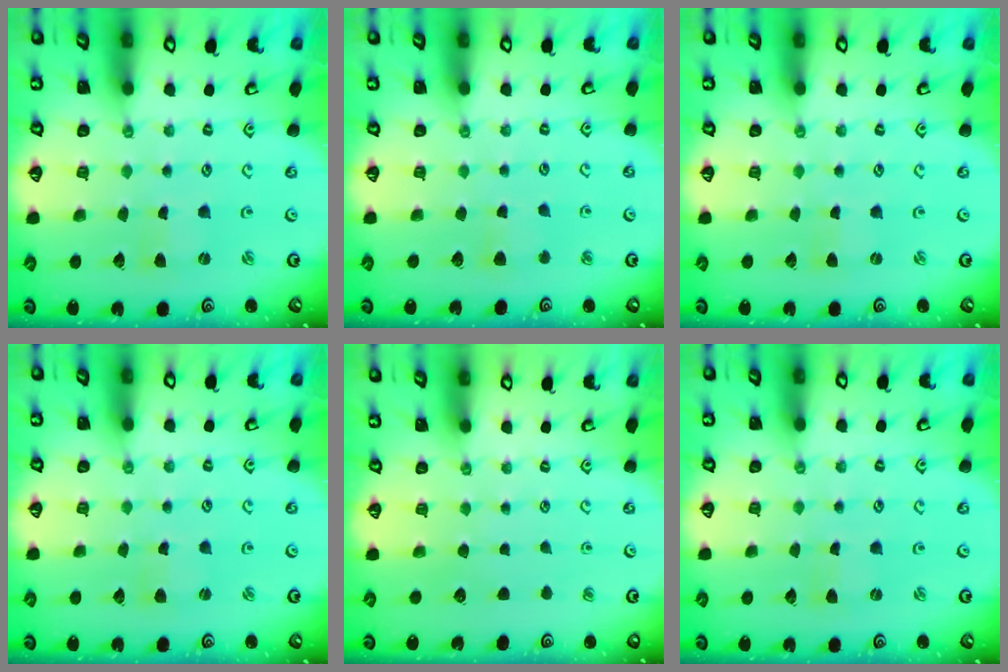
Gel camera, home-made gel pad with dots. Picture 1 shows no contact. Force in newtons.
{"total": 2.8, "press": 2.8, "slide": 0.5}
{"total": 0.0}
{"total": 2.5, "press": 2.4, "slide": 0.5}
{"total": 0.0}
{"total": 0.0}